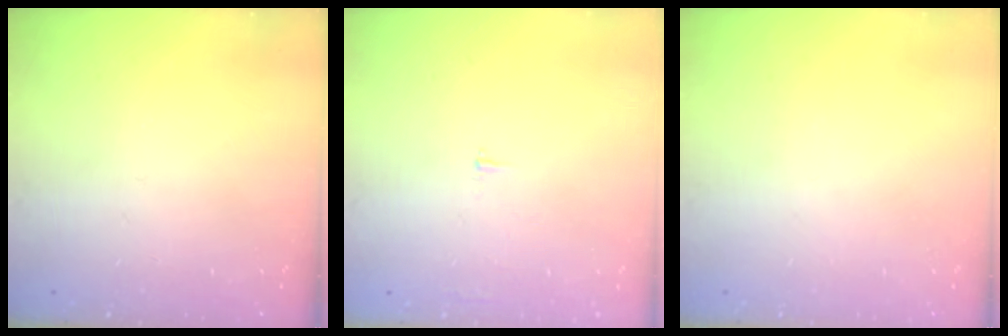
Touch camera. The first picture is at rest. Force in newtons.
{"total": 2.1, "press": 2.1, "slide": 0.2}
{"total": 0.0}